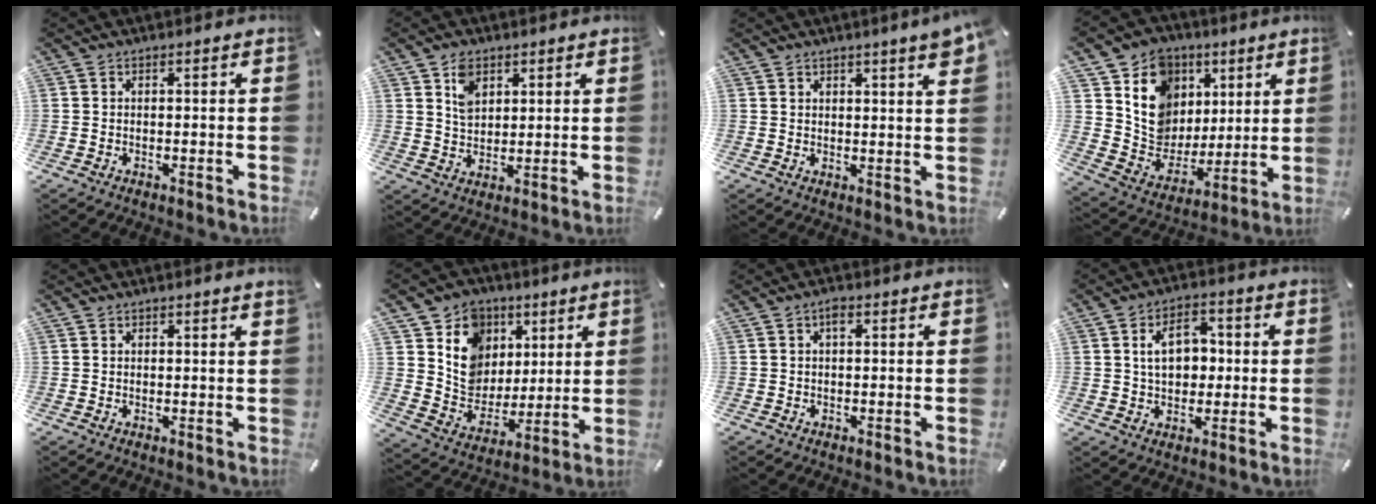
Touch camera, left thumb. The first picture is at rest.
{"total": 5.8, "force": [2.9, 4.3, 2.6], "torque": [-0.047, 0.001, 0.052]}
{"total": 3.6, "force": [2.7, 0.4, 2.4], "torque": [-0.035, -0.011, 0.044]}
{"total": 15.0, "force": [5.0, 13.6, 3.9], "torque": [-0.068, -0.033, 0.108]}
{"total": 0.5, "force": [0.5, -0.1, 0.1], "torque": [-0.002, -0.003, 0.010]}
{"total": 13.4, "force": [4.5, 12.1, 3.7], "torque": [-0.067, -0.031, 0.091]}
{"total": 1.6, "force": [0.4, 0.7, 1.4], "torque": [-0.029, 0.006, 0.005]}
{"total": 9.4, "force": [1.2, 6.7, 6.4], "torque": [-0.097, 0.009, 0.018]}